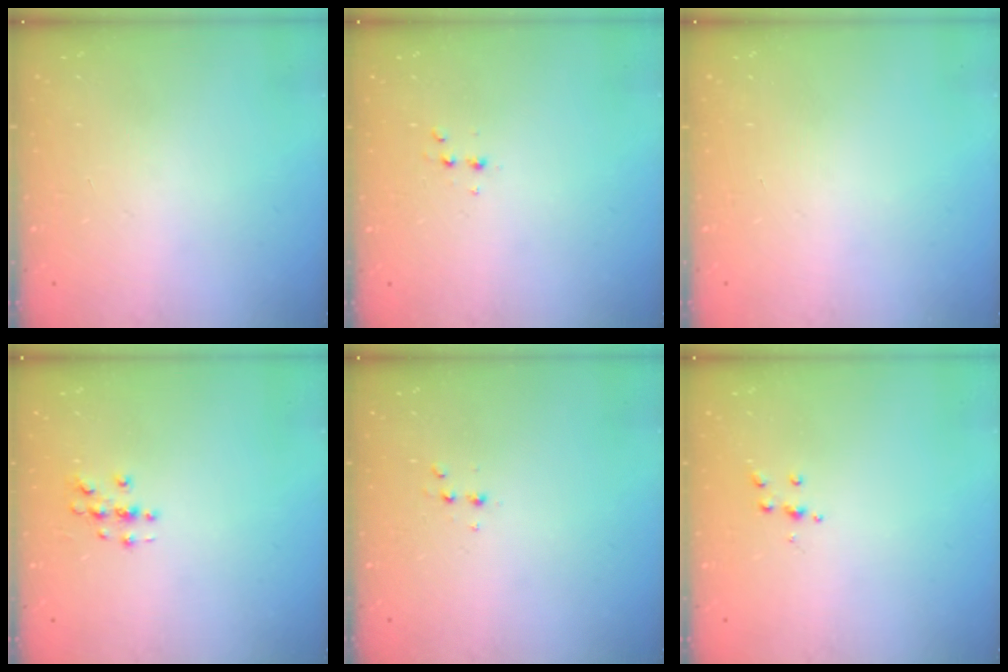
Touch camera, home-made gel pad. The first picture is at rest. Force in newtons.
{"total": 2.6, "press": 2.5, "slide": 0.8}
{"total": 0.0}
{"total": 3.4, "press": 3.4, "slide": 0.2}
{"total": 2.6, "press": 2.5, "slide": 0.8}
{"total": 3.5, "press": 3.5, "slide": 0.3}